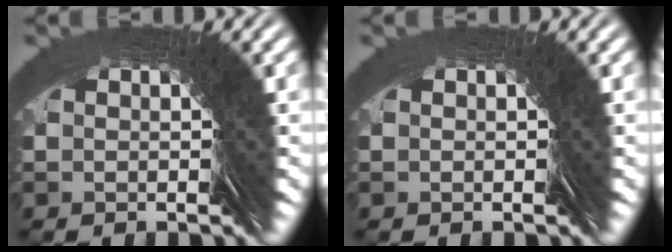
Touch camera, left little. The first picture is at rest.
{"total": 0.0}